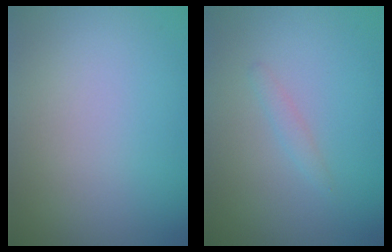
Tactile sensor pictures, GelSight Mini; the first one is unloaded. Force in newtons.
{"total": 0.9, "press": 0.9, "slide": 0.0}